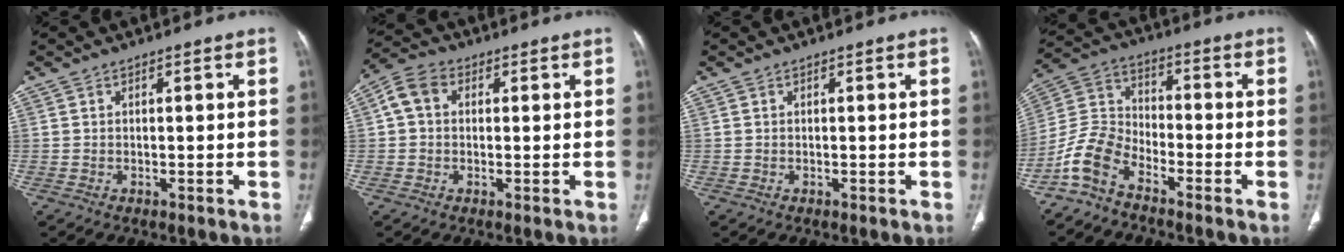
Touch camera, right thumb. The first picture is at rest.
{"total": 5.7, "force": [0.9, 4.4, 3.4], "torque": [-0.064, 0.019, 0.011]}
{"total": 0.0}
{"total": 8.3, "force": [-6.1, 4.0, 4.0], "torque": [-0.089, 0.051, -0.138]}